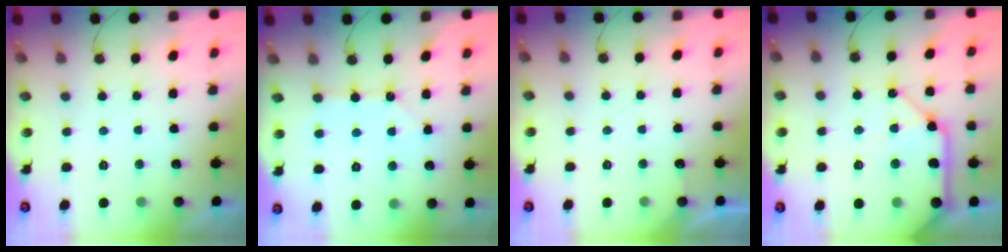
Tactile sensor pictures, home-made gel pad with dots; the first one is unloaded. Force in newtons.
{"total": 4.3, "press": 4.3, "slide": 0.2}
{"total": 2.3, "press": 2.3, "slide": 0.3}
{"total": 16.6, "press": 16.5, "slide": 2.3}